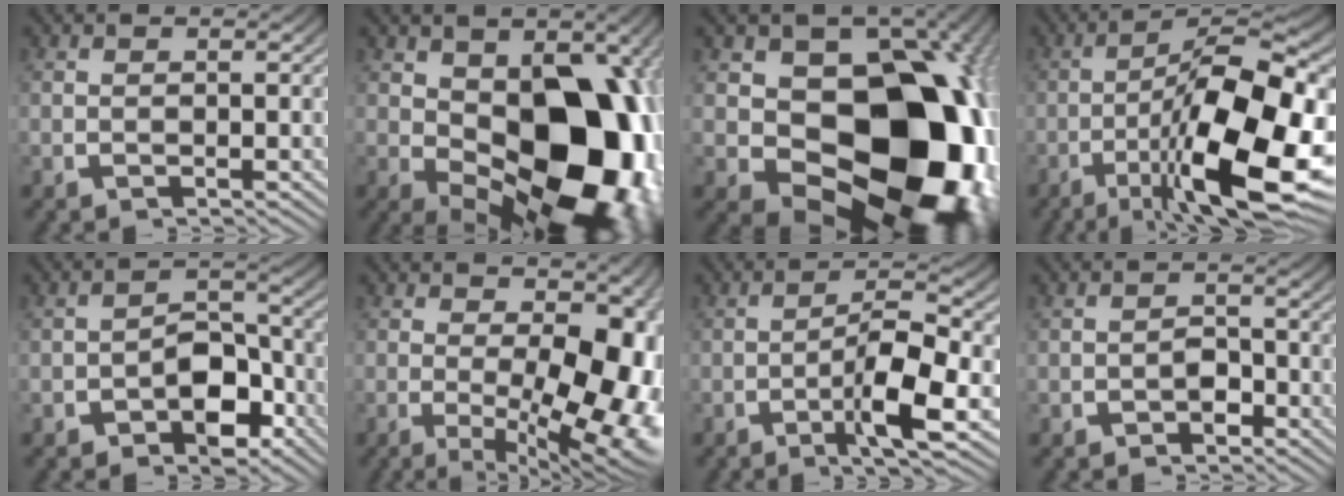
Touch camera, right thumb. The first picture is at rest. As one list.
[{"total": 19.5, "force": [-3.0, 11.7, 15.3], "torque": [-0.251, -0.071, -0.010]}, {"total": 26.2, "force": [-3.3, 17.0, 19.6], "torque": [-0.312, -0.085, -0.016]}, {"total": 15.9, "force": [-3.9, 7.4, 13.6], "torque": [-0.225, -0.046, -0.042]}, {"total": 5.2, "force": [-2.5, 3.2, 3.2], "torque": [-0.063, -0.017, -0.033]}, {"total": 12.1, "force": [-2.1, 6.2, 10.2], "torque": [-0.161, -0.045, -0.009]}, {"total": 6.4, "force": [-1.8, 1.9, 5.8], "torque": [-0.110, -0.009, -0.034]}, {"total": 2.0, "force": [-1.7, 0.9, 0.6], "torque": [-0.014, -0.007, -0.026]}]